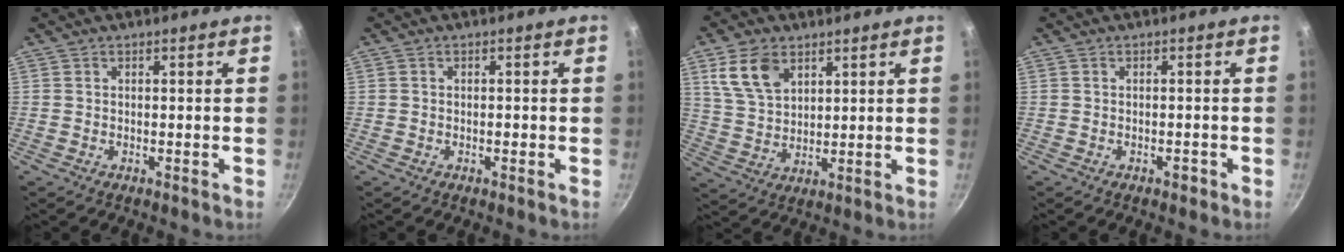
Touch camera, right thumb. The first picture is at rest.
{"total": 0.8, "force": [-0.2, 0.5, 0.5], "torque": [-0.006, 0.004, -0.005]}
{"total": 9.6, "force": [4.8, 6.0, 5.8], "torque": [-0.095, -0.017, 0.100]}
{"total": 1.1, "force": [-0.7, 0.6, 0.7], "torque": [-0.008, 0.009, -0.003]}